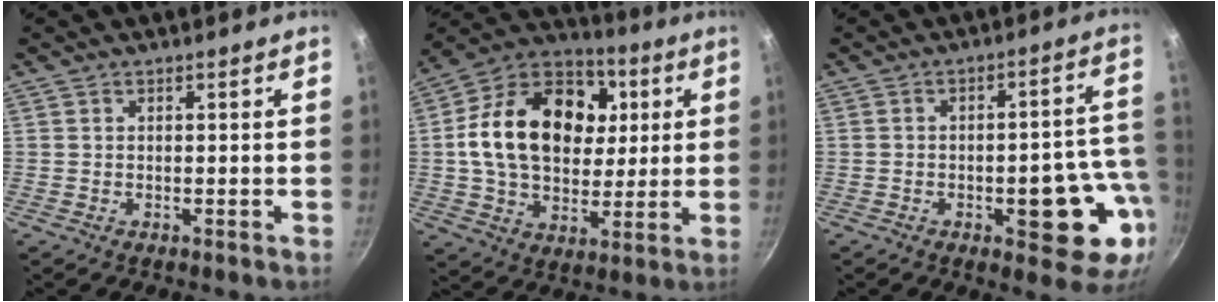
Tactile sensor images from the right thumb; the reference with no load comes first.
{"total": 24.1, "force": [4.2, 17.5, 16.0], "torque": [-0.249, 0.018, 0.062]}
{"total": 14.1, "force": [-4.3, 5.9, 12.1], "torque": [-0.099, 0.032, -0.055]}